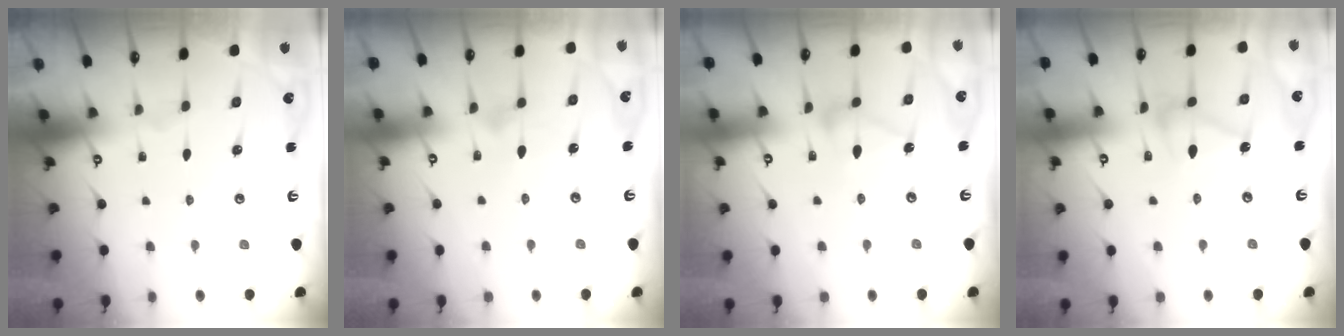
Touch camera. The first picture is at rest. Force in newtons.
{"total": 7.2, "press": 7.2, "slide": 0.3}
{"total": 8.1, "press": 8.1, "slide": 0.4}
{"total": 10.6, "press": 10.6, "slide": 0.4}